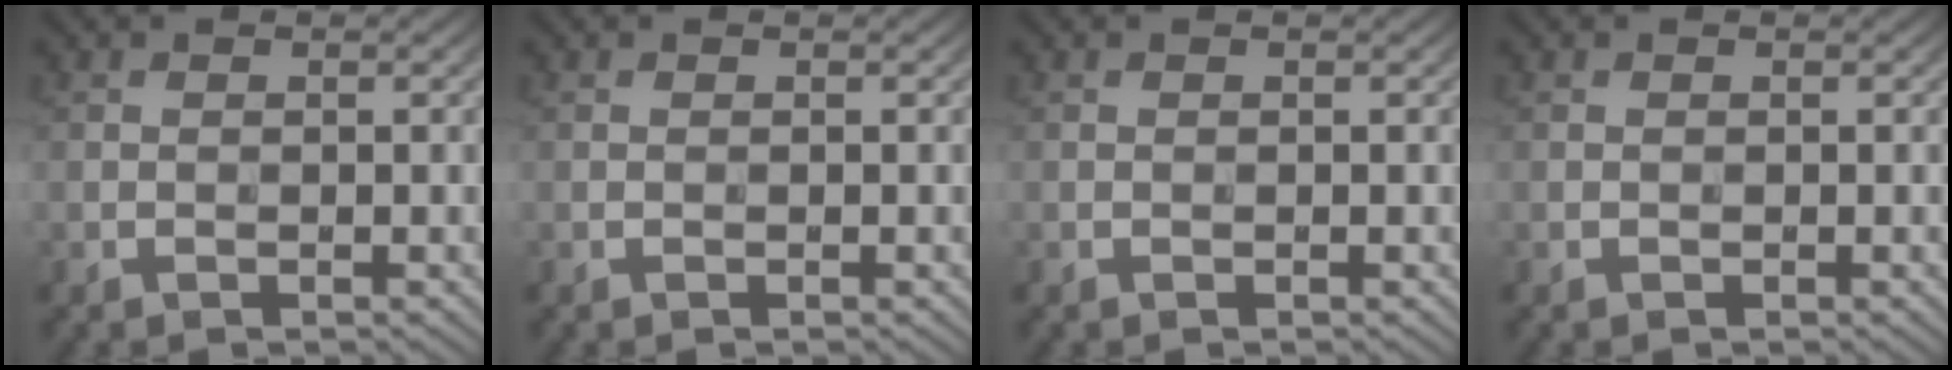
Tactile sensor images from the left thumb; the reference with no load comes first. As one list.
[{"total": 0.0}, {"total": 0.0}, {"total": 0.0}]